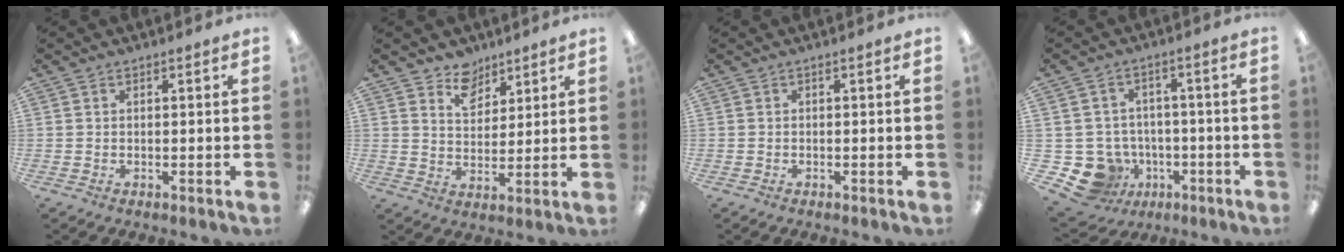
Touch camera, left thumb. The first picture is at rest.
{"total": 7.4, "force": [5.7, 4.5, 1.0], "torque": [-0.016, -0.036, 0.106]}
{"total": 0.0}
{"total": 9.7, "force": [-4.0, 8.5, 2.7], "torque": [-0.083, 0.016, -0.061]}